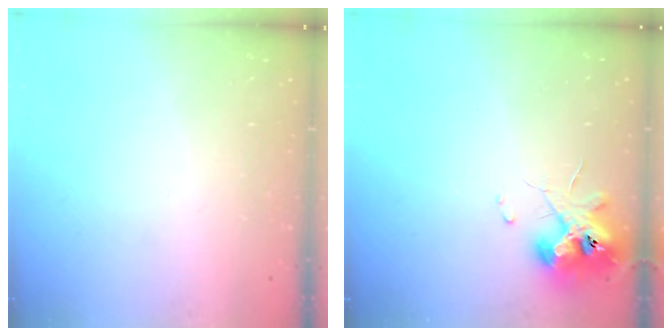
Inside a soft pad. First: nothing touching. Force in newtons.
{"total": 11.7, "press": 11.7, "slide": 0.6}